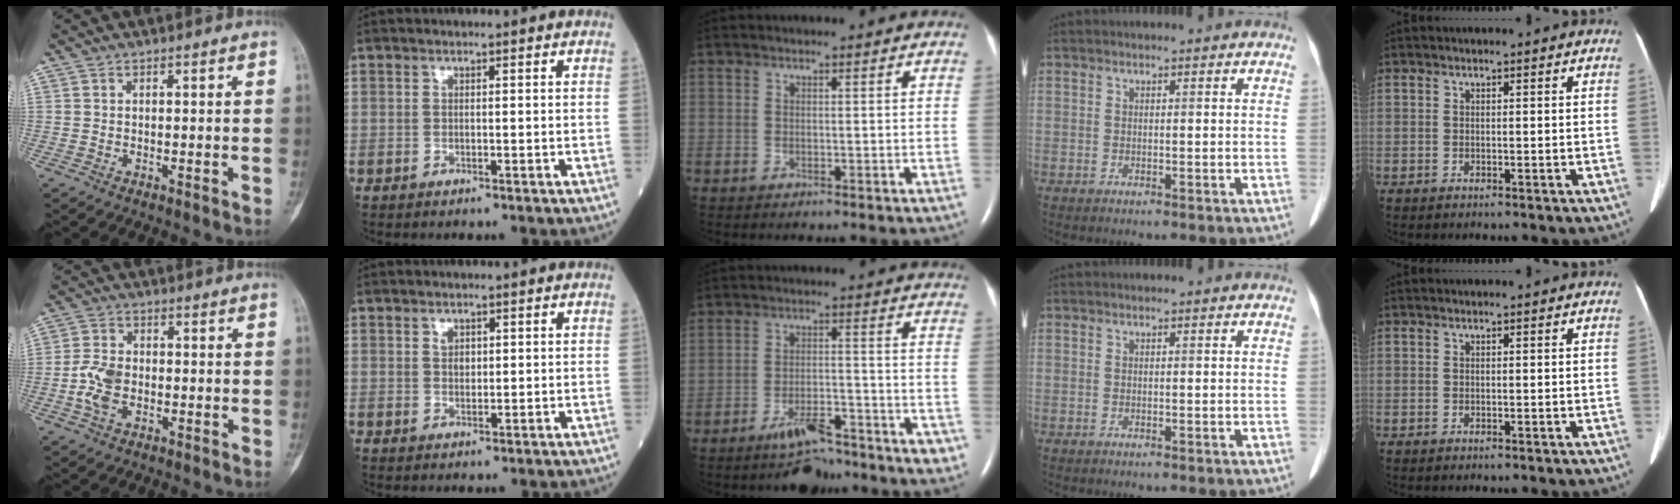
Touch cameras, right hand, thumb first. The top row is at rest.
{"thumb": {"total": 6.6, "force": [-1.4, 4.4, 4.8], "torque": [-0.095, 0.010, -0.030]}, "index": {"total": 1.6, "force": [0.7, 1.0, 1.0], "torque": [-0.017, -0.001, 0.013]}, "middle": {"total": 8.2, "force": [-6.5, 2.6, 4.3], "torque": [-0.062, 0.003, -0.103]}}